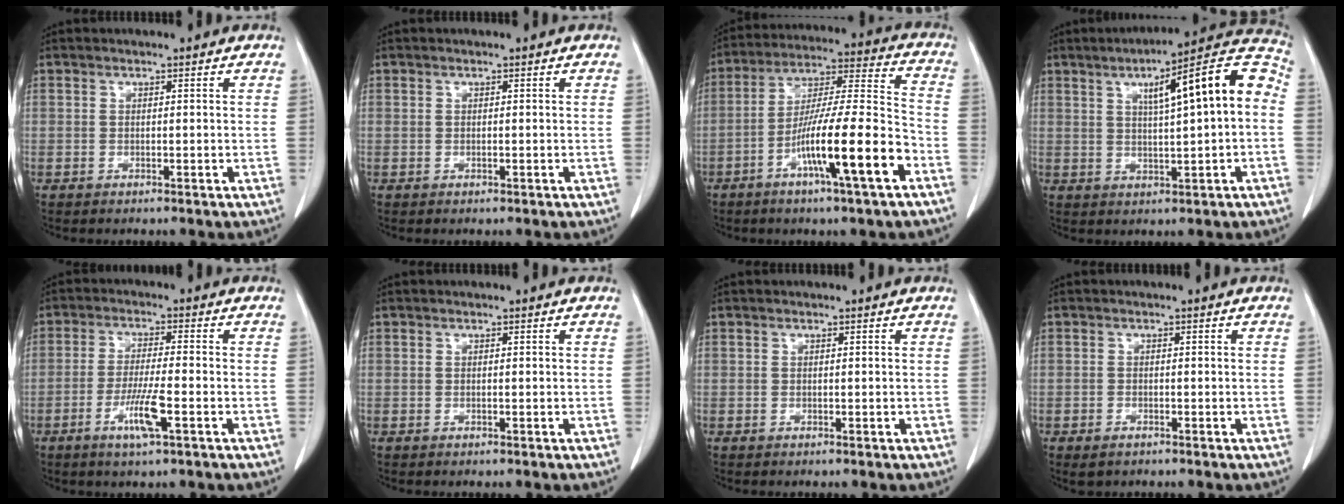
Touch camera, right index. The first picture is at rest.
{"total": 0.0}
{"total": 16.2, "force": [-7.0, 0.4, 14.5], "torque": [-0.256, -0.004, -0.120]}
{"total": 13.6, "force": [2.2, 1.5, 13.3], "torque": [-0.185, 0.036, 0.028]}
{"total": 6.3, "force": [-2.7, 0.2, 5.7], "torque": [-0.111, -0.011, -0.051]}
{"total": 0.0}
{"total": 0.0}
{"total": 1.5, "force": [-1.0, 0.8, 0.8], "torque": [-0.016, -0.001, -0.010]}